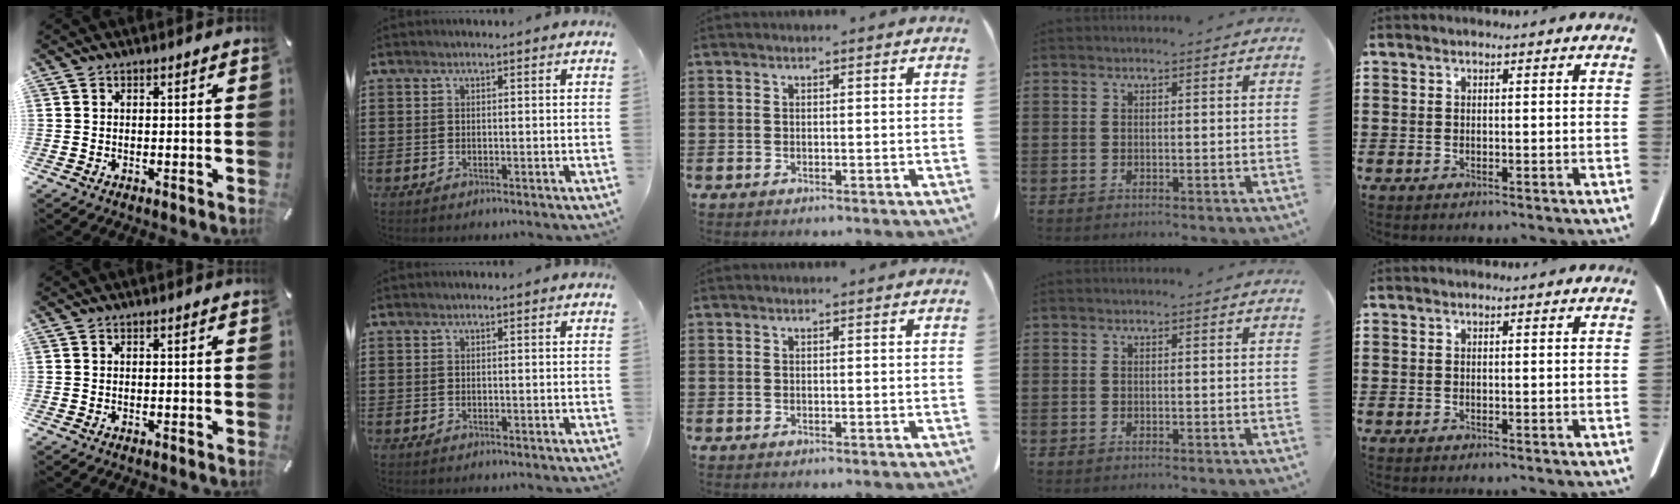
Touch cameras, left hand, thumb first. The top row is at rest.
{}